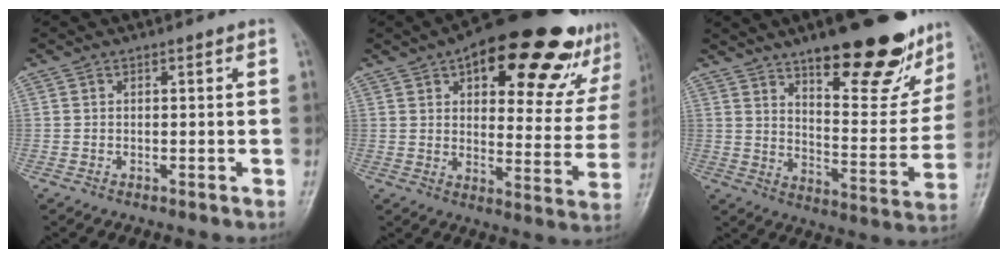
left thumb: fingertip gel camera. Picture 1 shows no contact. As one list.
[{"total": 26.7, "force": [16.6, 10.7, 17.9], "torque": [-0.202, -0.042, 0.220]}, {"total": 23.0, "force": [15.2, 7.7, 15.3], "torque": [-0.158, -0.080, 0.222]}]